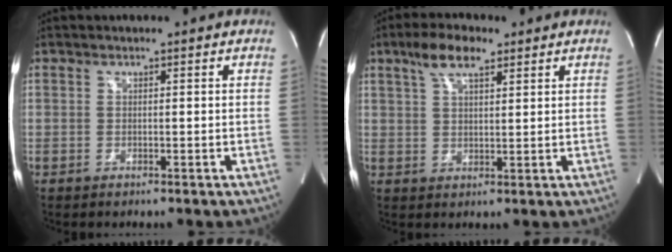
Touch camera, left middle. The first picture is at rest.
{"total": 6.4, "force": [4.1, 2.0, 4.5], "torque": [-0.092, 0.017, 0.077]}